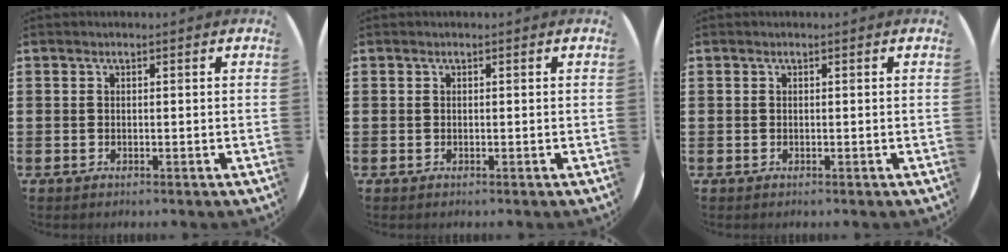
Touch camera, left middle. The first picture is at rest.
{"total": 0.0}
{"total": 0.0}